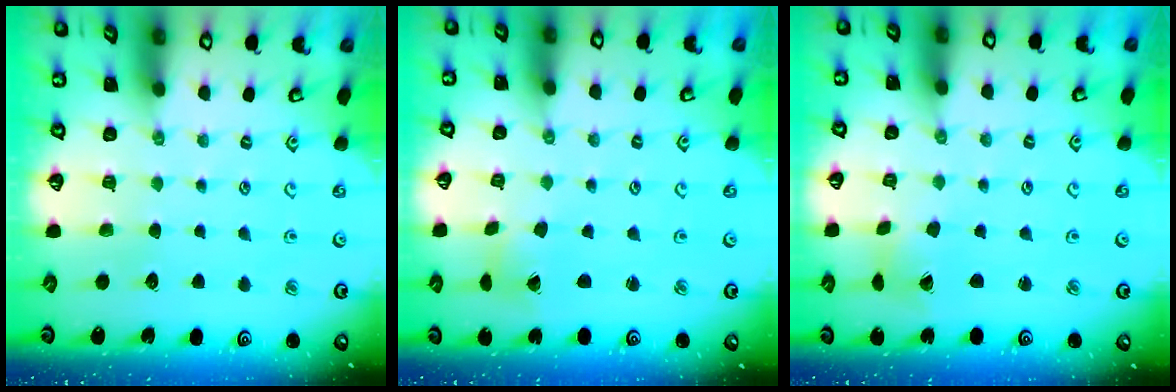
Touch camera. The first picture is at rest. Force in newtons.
{"total": 1.6, "press": 1.6, "slide": 0.1}
{"total": 1.5, "press": 1.5, "slide": 0.2}